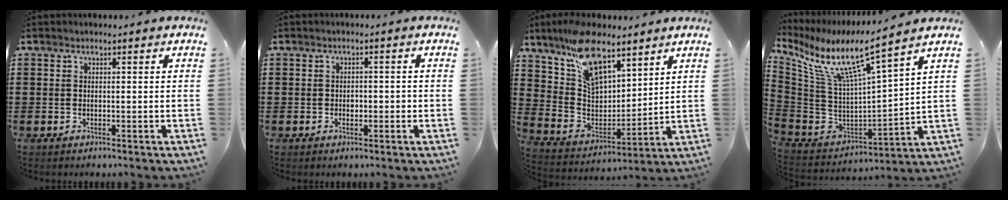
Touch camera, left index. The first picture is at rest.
{"total": 1.5, "force": [-0.4, 0.9, 1.1], "torque": [-0.022, 0.005, -0.010]}
{"total": 13.8, "force": [9.1, 6.1, 8.3], "torque": [-0.172, -0.024, 0.169]}
{"total": 9.8, "force": [6.5, 0.9, 7.3], "torque": [-0.167, -0.053, 0.102]}